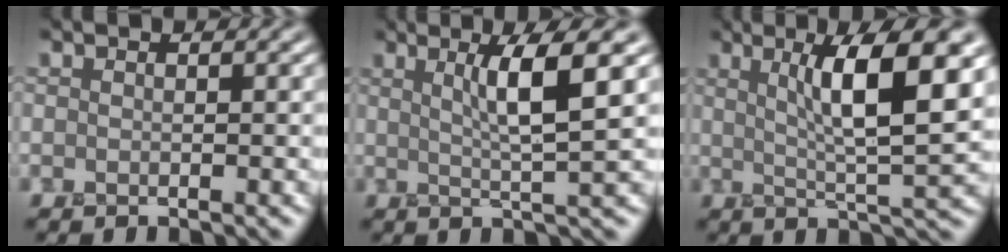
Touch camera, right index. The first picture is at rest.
{"total": 5.1, "force": [1.8, 0.6, 4.8], "torque": [-0.069, 0.006, 0.029]}
{"total": 8.1, "force": [2.7, 1.5, 7.5], "torque": [-0.101, 0.008, 0.042]}